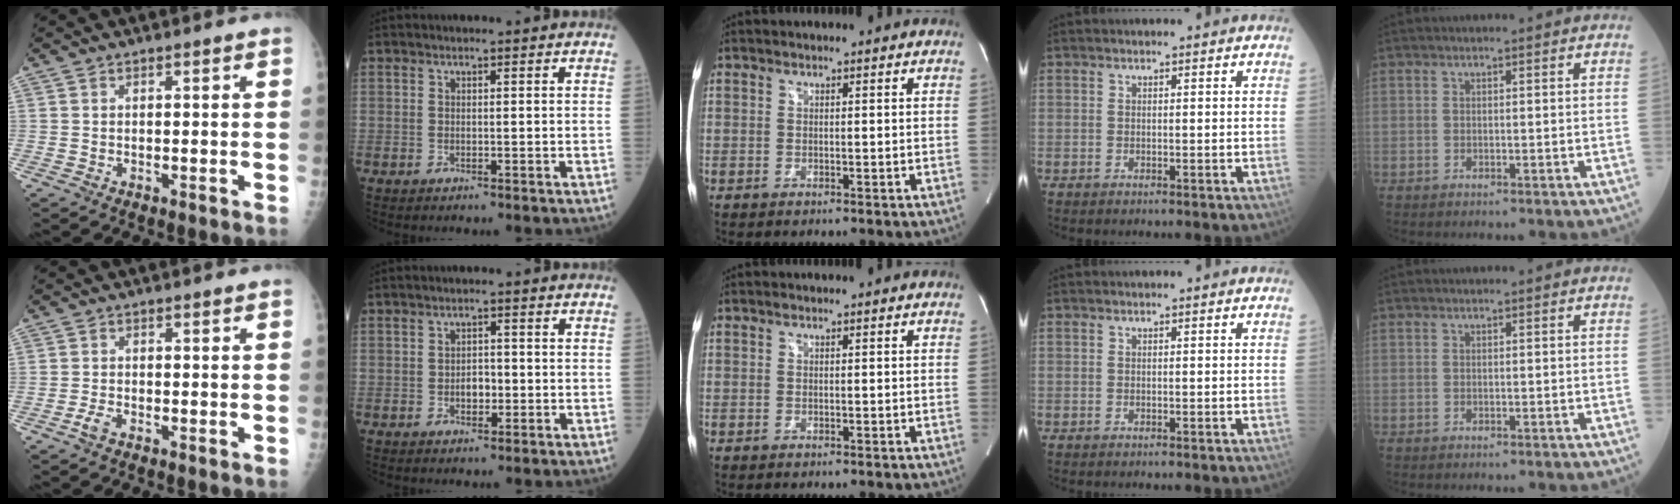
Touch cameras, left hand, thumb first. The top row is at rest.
{"thumb": {"total": 2.0, "force": [-1.1, 0.9, 1.3], "torque": [-0.025, 0.003, -0.025]}, "index": {"total": 2.4, "force": [-0.5, 1.4, 1.8], "torque": [-0.026, 0.004, -0.007]}}